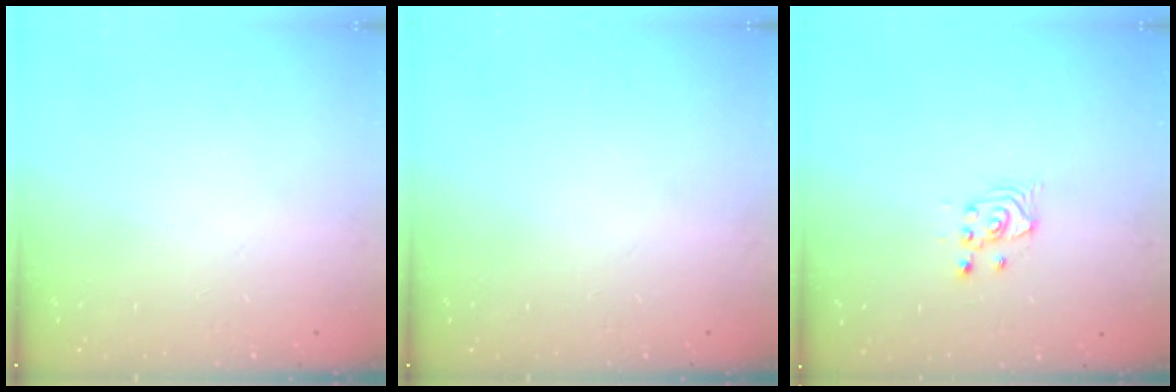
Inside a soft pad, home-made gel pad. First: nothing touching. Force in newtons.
{"total": 0.0}
{"total": 2.6, "press": 2.6, "slide": 0.1}